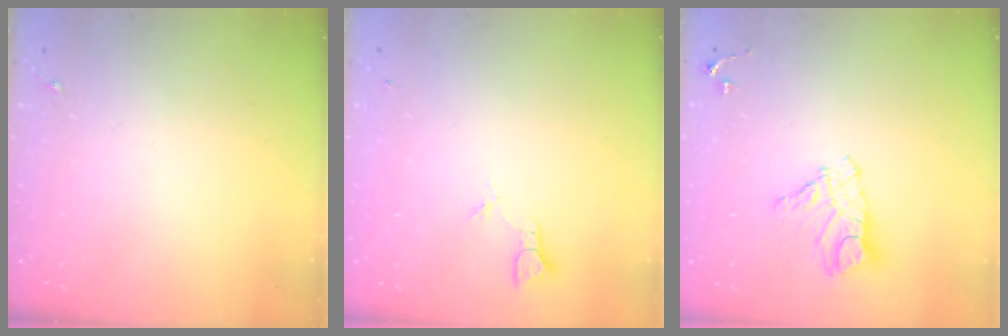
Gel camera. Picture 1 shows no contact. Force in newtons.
{"total": 1.9, "press": 1.9, "slide": 0.1}
{"total": 11.3, "press": 11.2, "slide": 0.9}